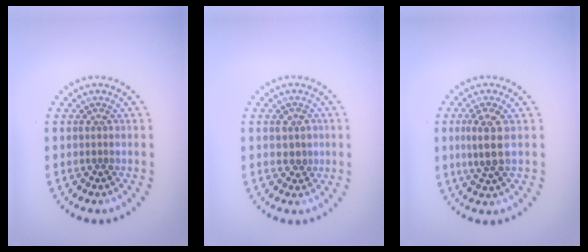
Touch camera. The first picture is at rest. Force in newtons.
{"total": 1.7, "press": 1.6, "slide": 0.6}
{"total": 2.8, "press": 2.6, "slide": 1.0}